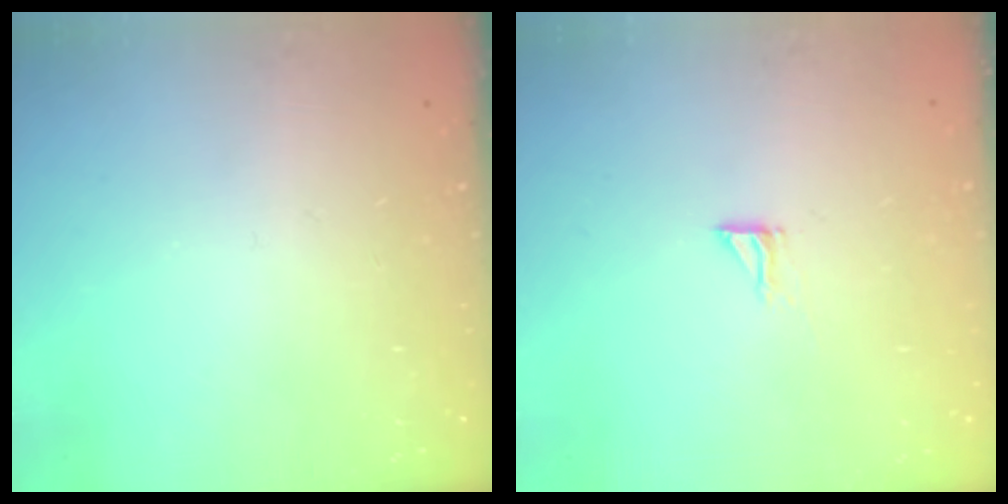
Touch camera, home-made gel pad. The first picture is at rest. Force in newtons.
{"total": 4.2, "press": 4.2, "slide": 0.2}